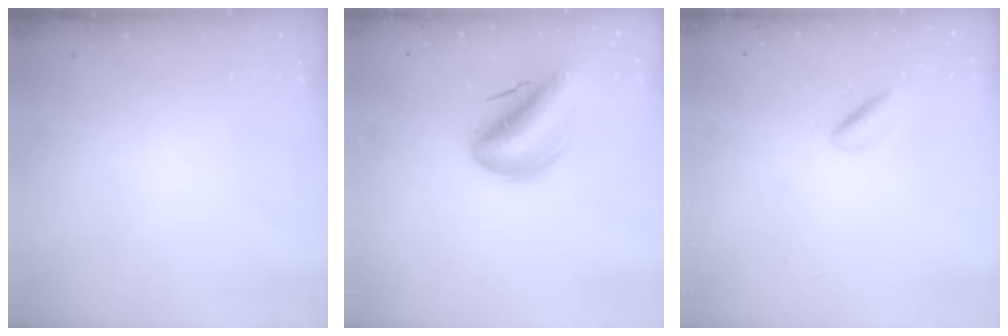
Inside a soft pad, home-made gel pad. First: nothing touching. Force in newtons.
{"total": 12.7, "press": 12.2, "slide": 3.6}
{"total": 2.0, "press": 1.9, "slide": 0.5}